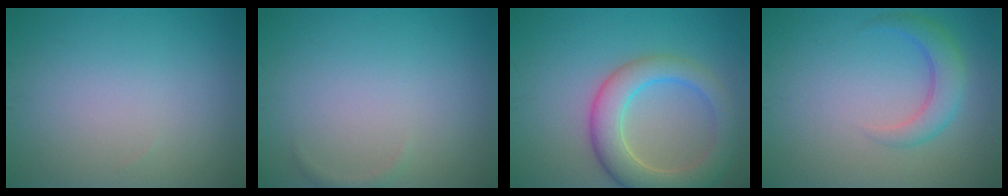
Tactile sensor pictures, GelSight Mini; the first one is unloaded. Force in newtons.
{"total": 0.5, "press": 0.5, "slide": 0.1}
{"total": 6.3, "press": 6.3, "slide": 0.5}
{"total": 3.1, "press": 3.1, "slide": 0.1}